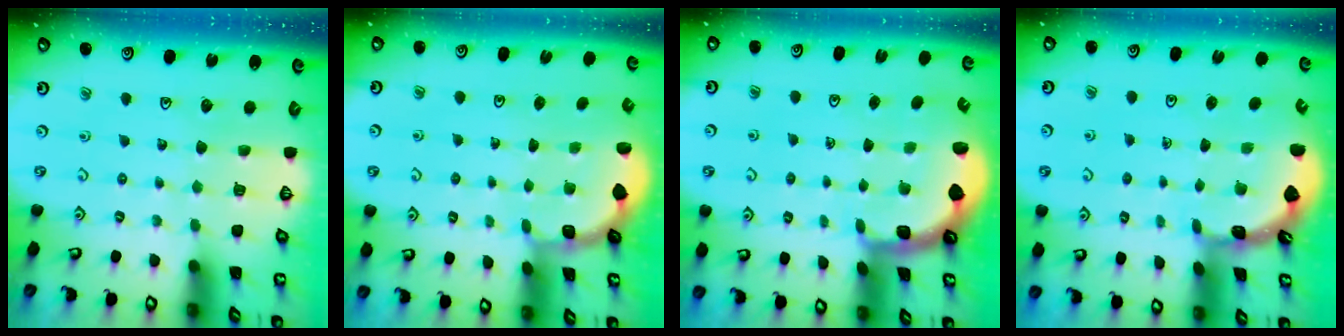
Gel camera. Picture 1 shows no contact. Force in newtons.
{"total": 2.0, "press": 1.8, "slide": 0.7}
{"total": 2.4, "press": 2.1, "slide": 1.2}
{"total": 1.6, "press": 1.6, "slide": 0.2}